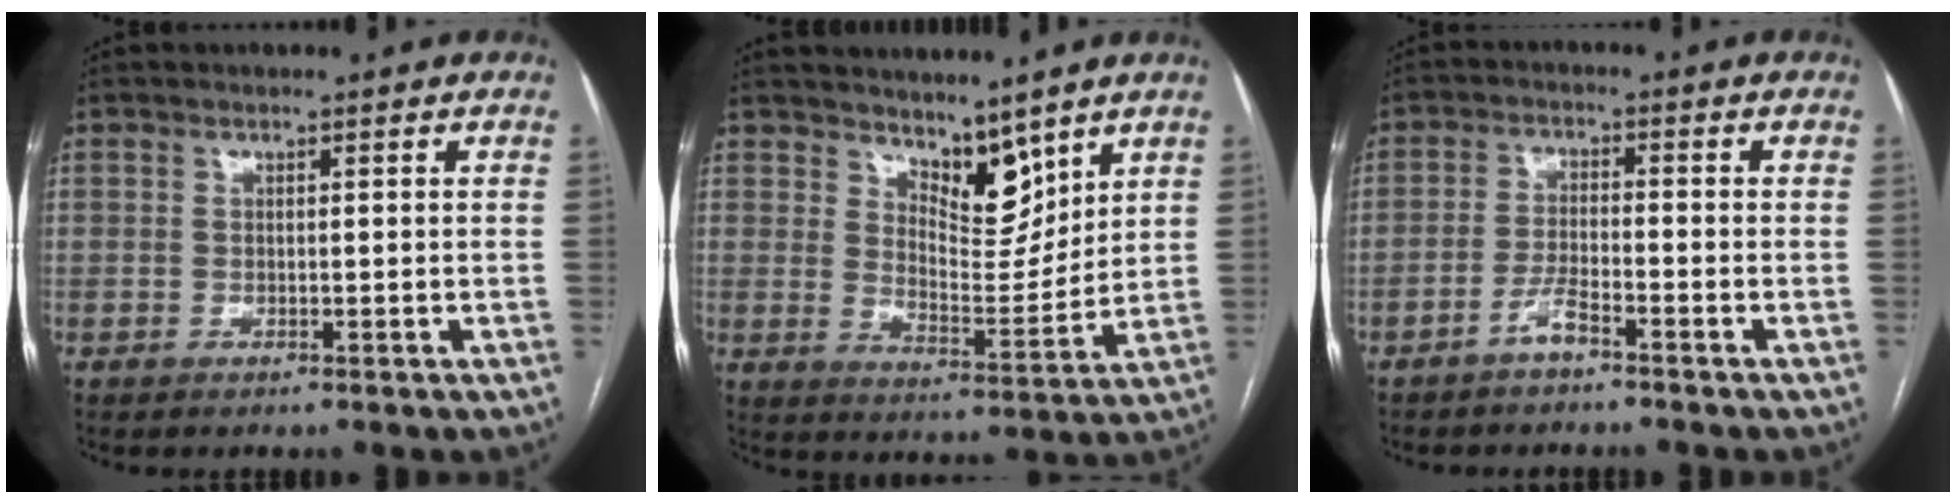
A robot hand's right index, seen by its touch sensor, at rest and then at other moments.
{"total": 7.9, "force": [6.2, 3.1, 3.8], "torque": [-0.059, -0.008, 0.115]}
{"total": 3.2, "force": [-2.4, 0.2, 2.1], "torque": [-0.042, 0.002, -0.047]}